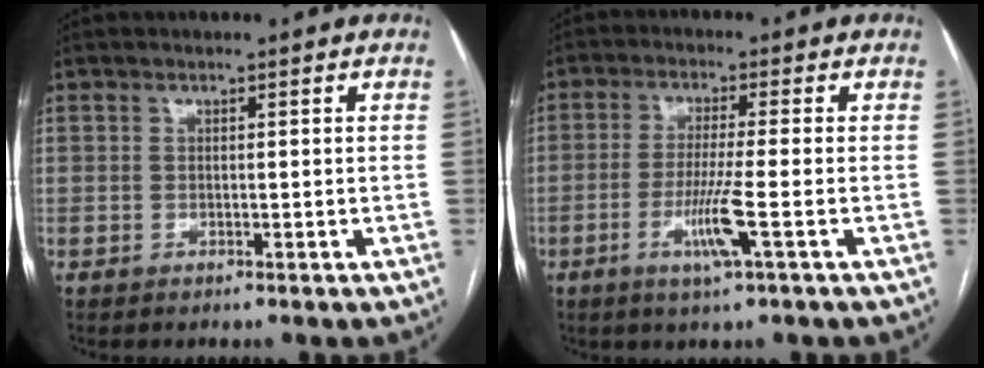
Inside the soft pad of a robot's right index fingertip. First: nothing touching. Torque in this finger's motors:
{"motor_torque": [-0.01, -0.05, 0.13, 0.09]}